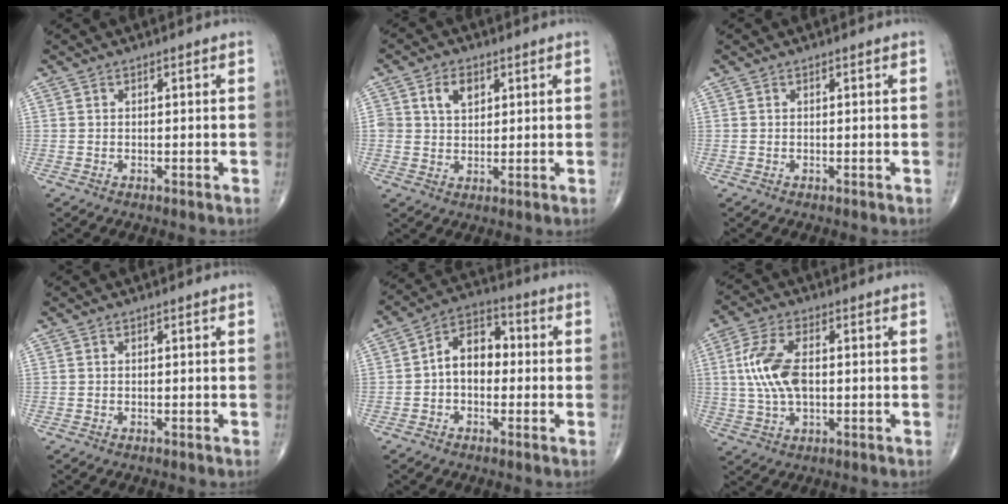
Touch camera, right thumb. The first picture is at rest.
{"total": 5.1, "force": [2.0, 3.6, 3.1], "torque": [-0.033, -0.007, 0.035]}
{"total": 0.0}
{"total": 0.0}
{"total": 8.8, "force": [-0.4, 6.0, 6.4], "torque": [-0.081, 0.032, -0.020]}
{"total": 10.3, "force": [0.7, 5.3, 8.8], "torque": [-0.190, 0.006, 0.015]}